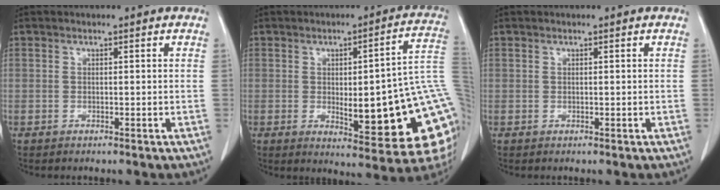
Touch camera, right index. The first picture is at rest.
{"total": 21.4, "force": [-1.9, 3.9, 20.9], "torque": [-0.186, 0.012, -0.011]}
{"total": 0.0}